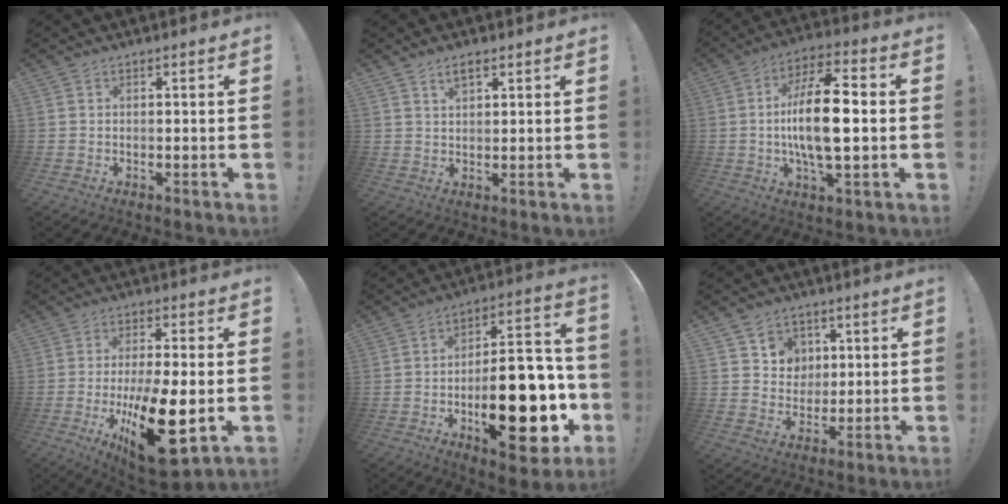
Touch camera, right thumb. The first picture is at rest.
{"total": 3.4, "force": [2.0, 1.6, 2.1], "torque": [-0.029, -0.007, 0.035]}
{"total": 16.6, "force": [-0.9, 6.2, 15.4], "torque": [-0.285, 0.001, -0.026]}
{"total": 20.5, "force": [-5.7, 7.3, 18.3], "torque": [-0.312, 0.017, -0.075]}
{"total": 27.0, "force": [-8.0, 12.0, 22.9], "torque": [-0.345, 0.051, -0.110]}
{"total": 7.2, "force": [3.3, 6.4, 0.8], "torque": [-0.006, -0.031, 0.066]}